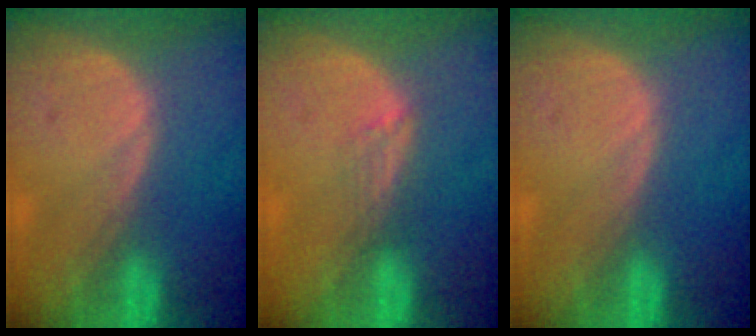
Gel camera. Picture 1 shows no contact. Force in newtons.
{"total": 2.0, "press": 1.6, "slide": 1.3}
{"total": 0.0}